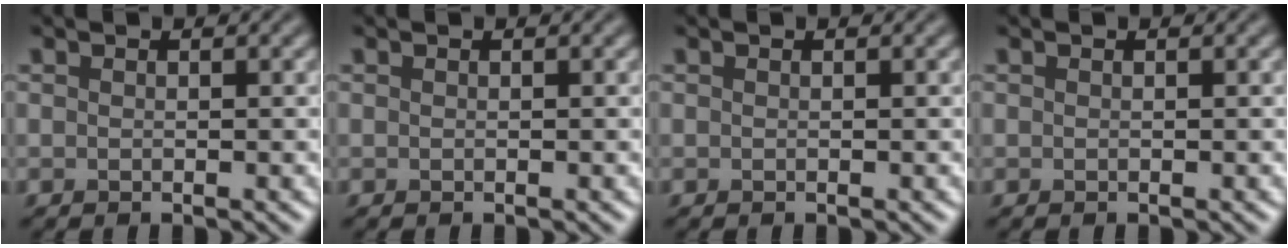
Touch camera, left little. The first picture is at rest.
{"total": 0.0}
{"total": 0.0}
{"total": 0.0}